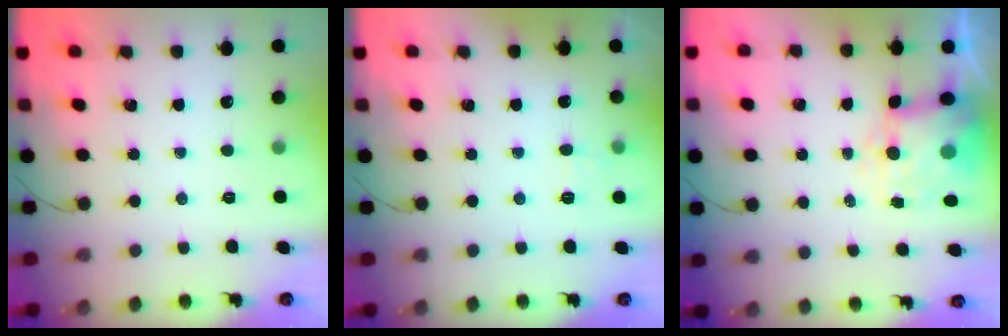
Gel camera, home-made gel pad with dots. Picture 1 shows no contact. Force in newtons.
{"total": 2.8, "press": 2.5, "slide": 1.3}
{"total": 8.2, "press": 8.0, "slide": 1.8}